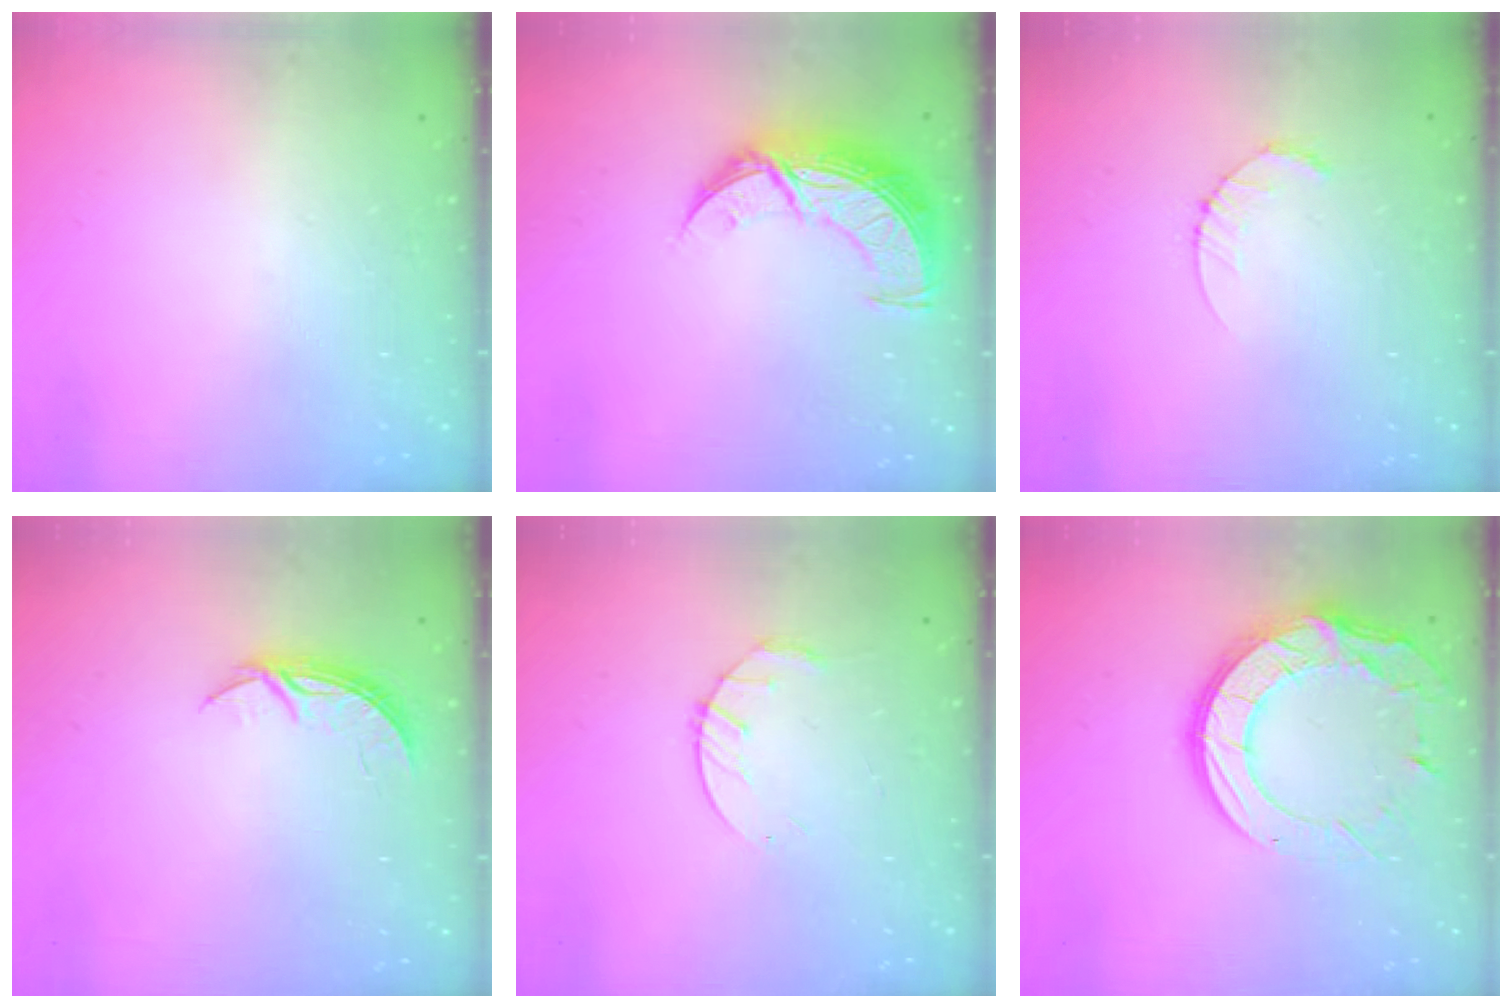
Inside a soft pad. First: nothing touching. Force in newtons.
{"total": 10.7, "press": 10.6, "slide": 0.8}
{"total": 2.6, "press": 2.6, "slide": 0.4}
{"total": 4.3, "press": 4.3, "slide": 0.3}
{"total": 3.6, "press": 3.6, "slide": 0.6}
{"total": 18.1, "press": 18.1, "slide": 1.3}